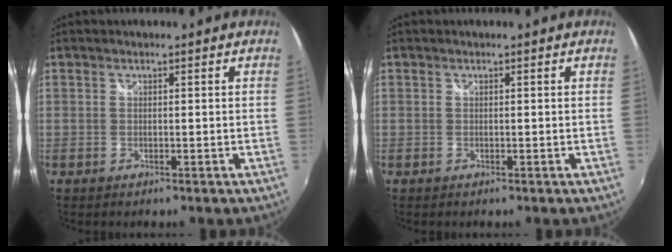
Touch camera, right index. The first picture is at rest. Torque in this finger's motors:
{"motor_torque": [-0.02, 0.03, -0.02, 0.00]}